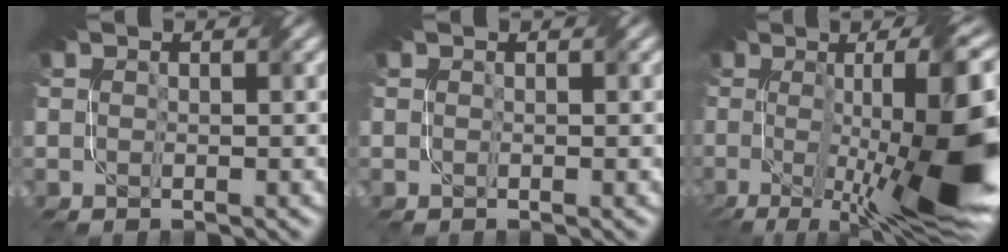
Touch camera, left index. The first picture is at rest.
{"total": 0.0}
{"total": 14.7, "force": [-2.0, 3.3, 14.1], "torque": [-0.198, -0.004, -0.027]}